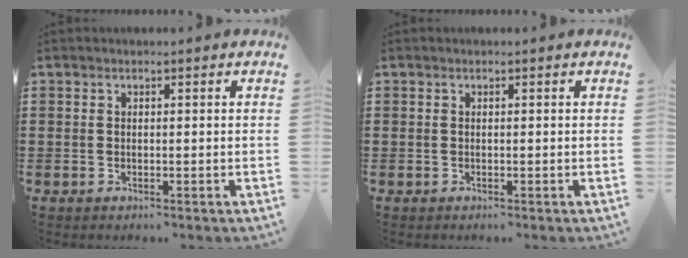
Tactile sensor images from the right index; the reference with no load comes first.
{"total": 0.0}